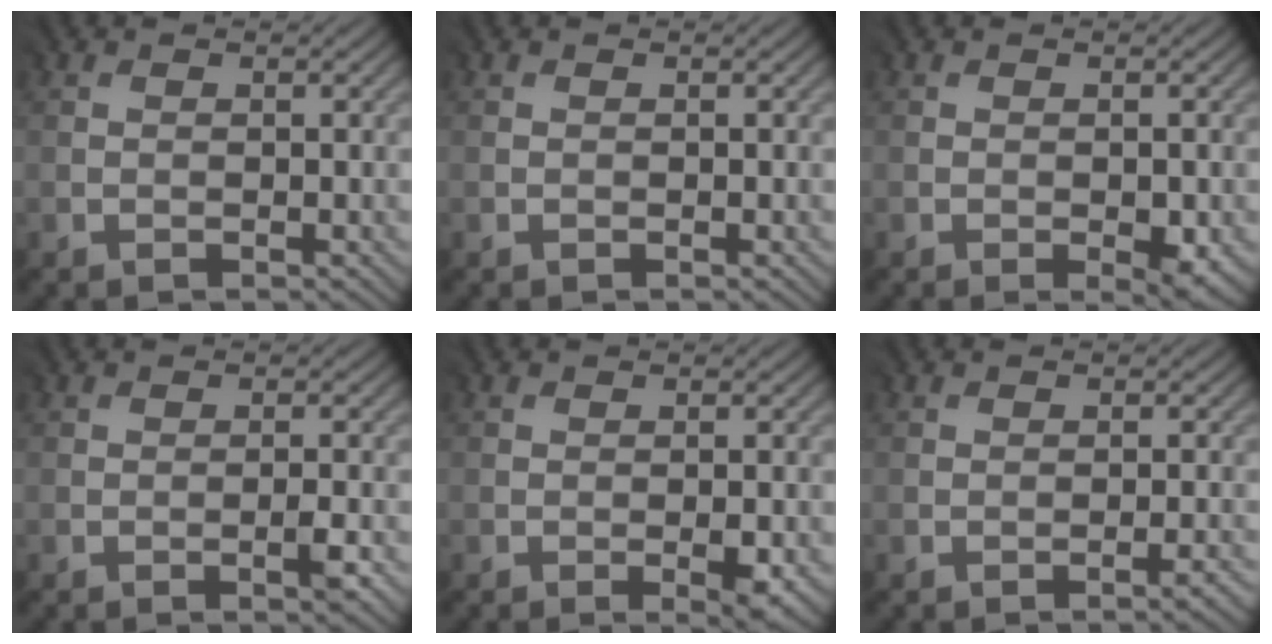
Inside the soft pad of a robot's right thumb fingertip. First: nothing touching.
{"total": 0.0}
{"total": 3.2, "force": [-1.0, 1.4, 2.7], "torque": [-0.044, -0.008, -0.010]}
{"total": 1.7, "force": [-0.9, -0.1, 1.4], "torque": [-0.021, -0.002, -0.014]}
{"total": 3.1, "force": [-1.1, 1.0, 2.7], "torque": [-0.047, -0.007, -0.013]}
{"total": 1.6, "force": [-1.1, -0.1, 1.2], "torque": [-0.016, -0.002, -0.018]}